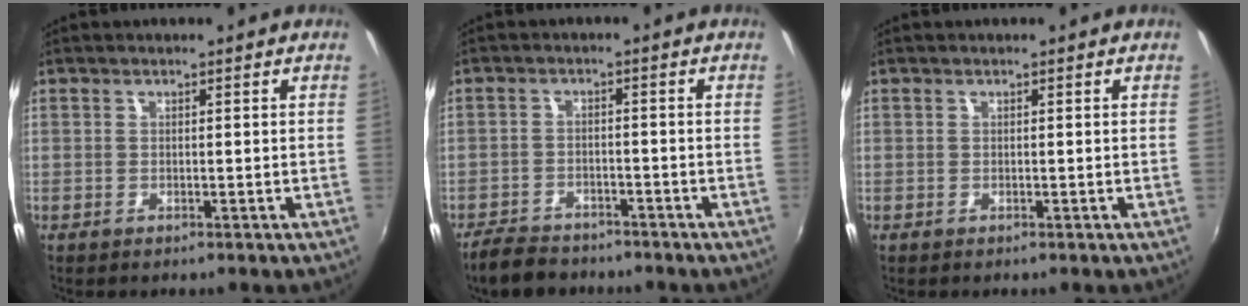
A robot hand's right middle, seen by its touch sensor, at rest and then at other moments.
{"total": 7.0, "force": [-6.0, 3.0, 2.1], "torque": [-0.070, -0.002, -0.098]}
{"total": 0.0}